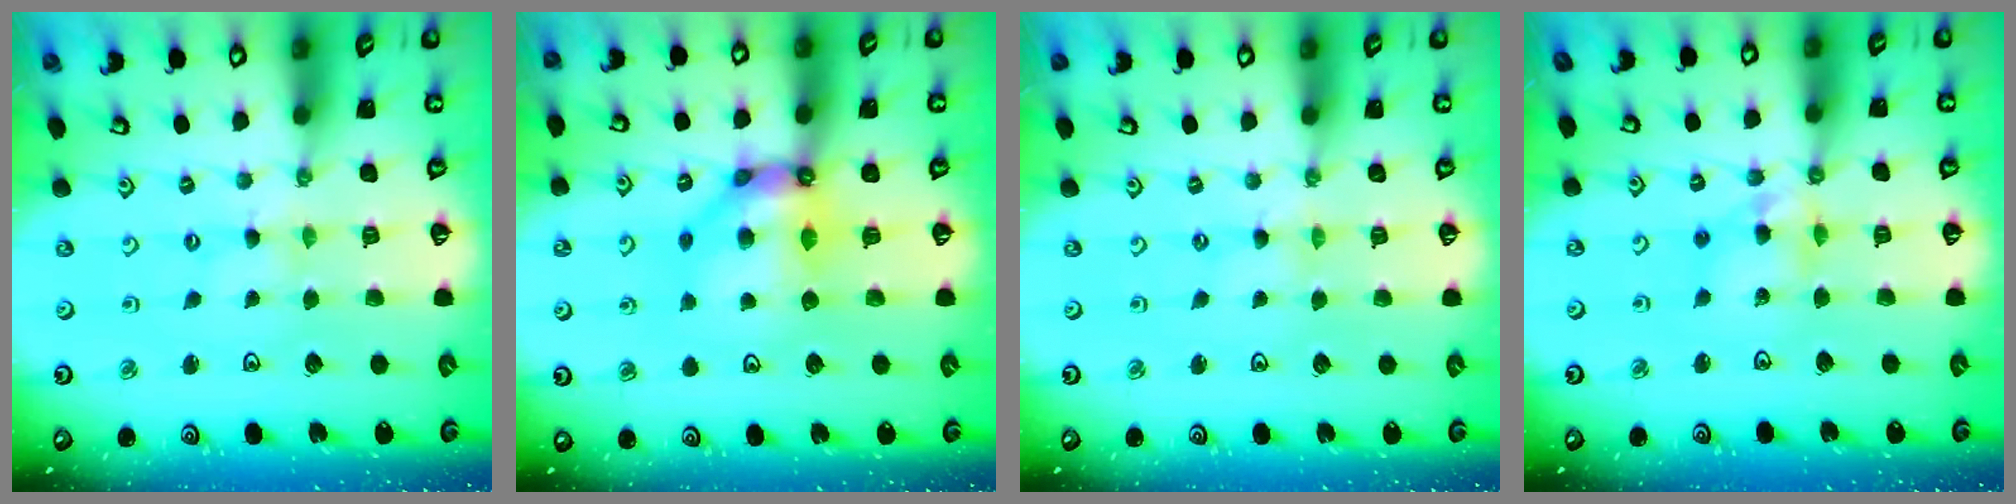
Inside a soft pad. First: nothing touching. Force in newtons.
{"total": 10.0, "press": 10.0, "slide": 0.4}
{"total": 0.0}
{"total": 9.6, "press": 9.5, "slide": 0.9}